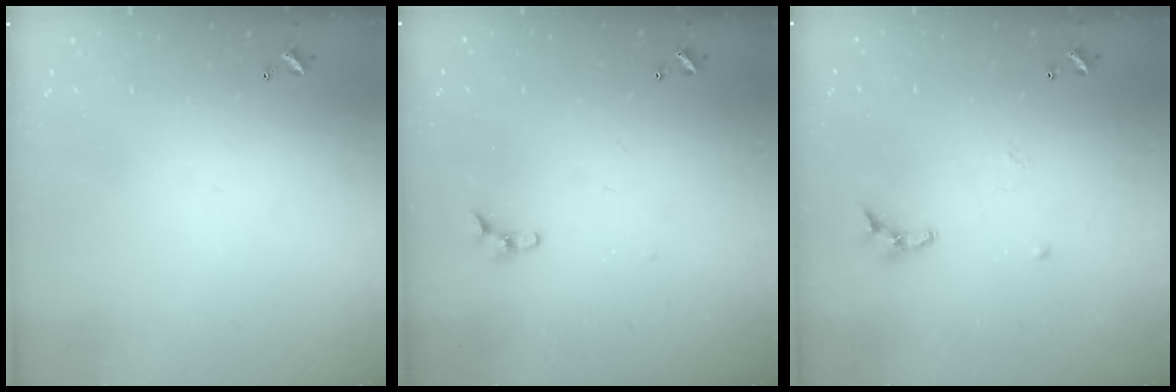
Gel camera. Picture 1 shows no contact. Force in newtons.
{"total": 5.5, "press": 5.5, "slide": 0.6}
{"total": 6.6, "press": 6.5, "slide": 0.6}